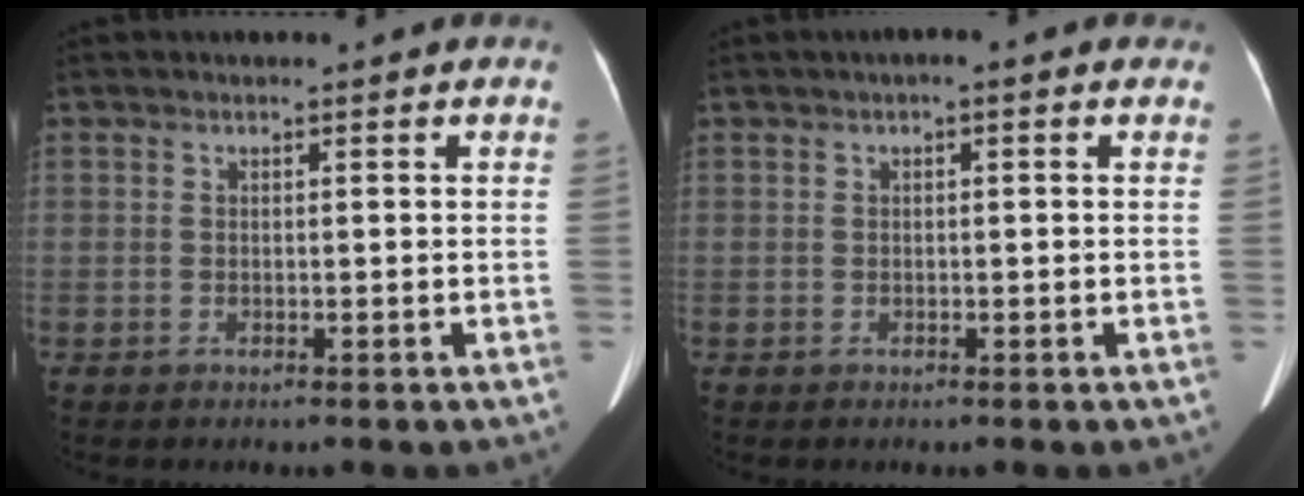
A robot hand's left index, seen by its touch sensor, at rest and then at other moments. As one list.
[{"total": 1.5, "force": [0.6, 0.4, 1.3], "torque": [-0.015, 0.009, 0.000]}]